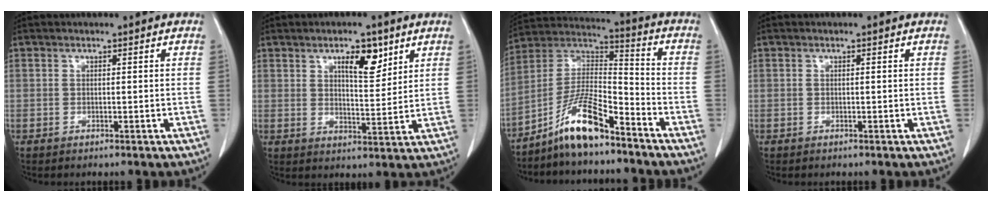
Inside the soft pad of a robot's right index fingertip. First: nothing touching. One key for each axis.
{"total": 6.4, "fx": 3.7, "fy": 2.1, "fz": 4.8, "tx": -0.077, "ty": -0.002, "tz": 0.058}
{"total": 11.2, "fx": -8.0, "fy": 1.9, "fz": 7.5, "tx": -0.157, "ty": 0.014, "tz": -0.153}
{"total": 0.0}